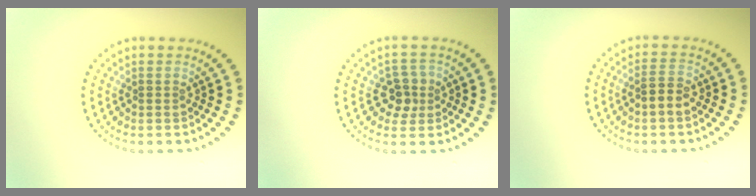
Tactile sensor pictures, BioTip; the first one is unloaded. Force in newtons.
{"total": 2.5, "press": 2.3, "slide": 0.9}
{"total": 2.1, "press": 2.0, "slide": 0.4}